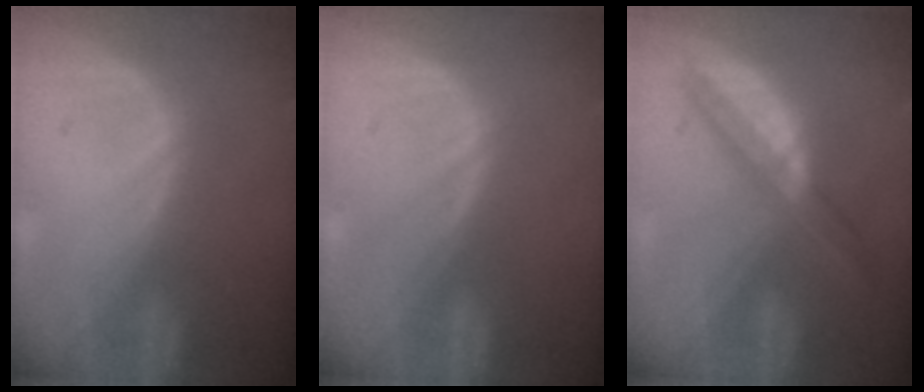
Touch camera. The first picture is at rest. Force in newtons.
{"total": 0.0}
{"total": 5.6, "press": 5.2, "slide": 2.0}